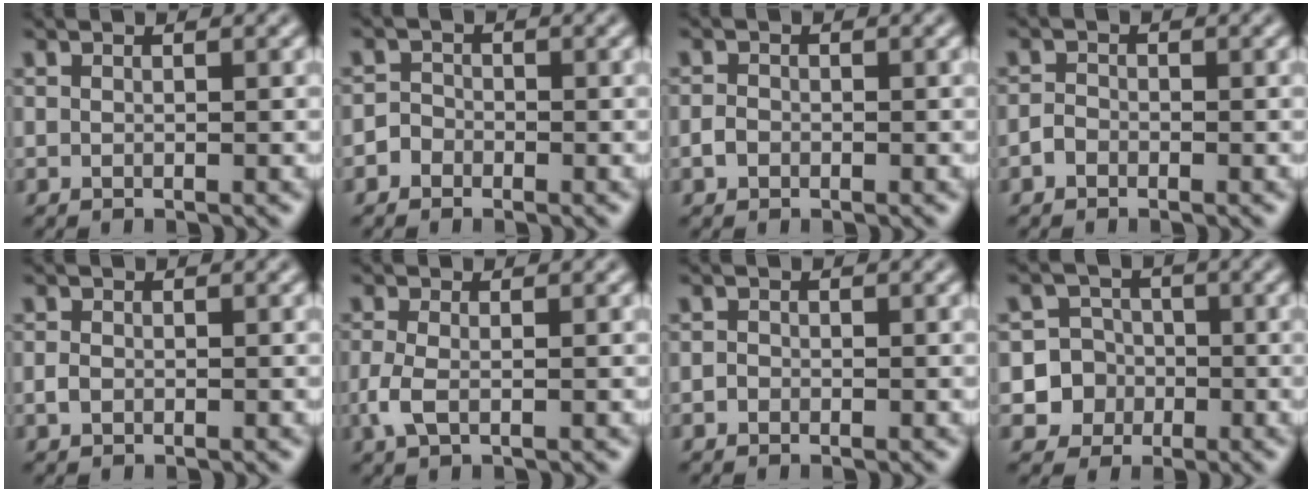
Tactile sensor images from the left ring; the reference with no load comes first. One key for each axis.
{"total": 1.4, "fx": -0.8, "fy": 1.1, "fz": 0.2, "tx": 0.009, "ty": 0.004, "tz": -0.019}
{"total": 1.1, "fx": -0.5, "fy": 0.8, "fz": 0.5, "tx": -0.007, "ty": 0.000, "tz": -0.013}
{"total": 1.0, "fx": -0.7, "fy": 0.7, "fz": 0.3, "tx": -0.003, "ty": 0.002, "tz": -0.016}
{"total": 0.9, "fx": -0.3, "fy": 0.7, "fz": 0.5, "tx": -0.010, "ty": -0.001, "tz": -0.007}
{"total": 2.2, "fx": -0.5, "fy": 1.0, "fz": 1.9, "tx": -0.049, "ty": -0.004, "tz": -0.014}
{"total": 0.6, "fx": -0.3, "fy": 0.5, "fz": 0.1, "tx": 0.000, "ty": -0.002, "tz": -0.008}
{"total": 7.2, "fx": -2.2, "fy": 6.8, "fz": 0.7, "tx": 0.003, "ty": 0.007, "tz": -0.061}